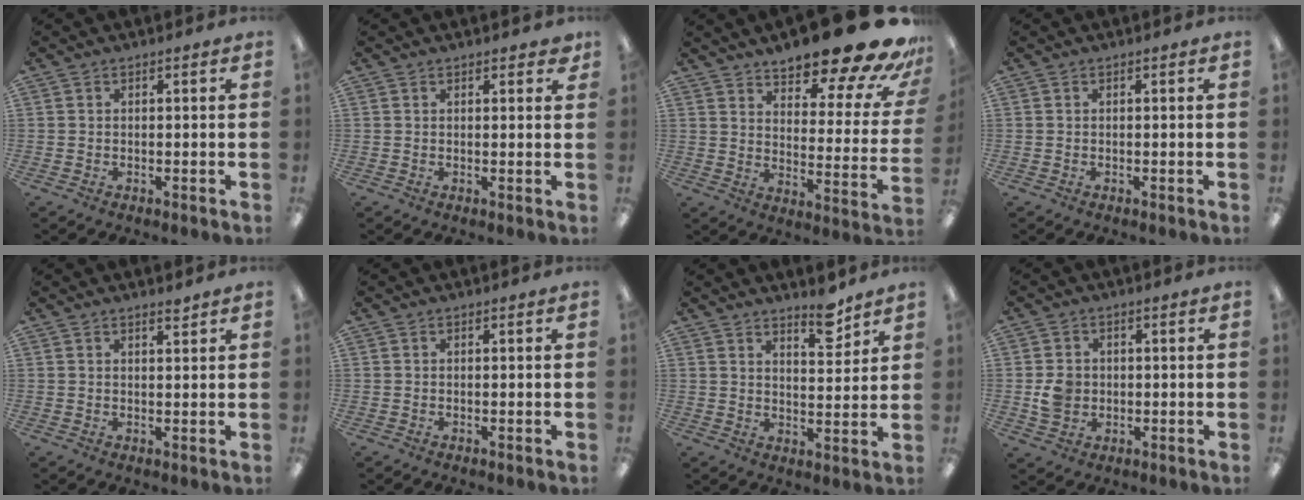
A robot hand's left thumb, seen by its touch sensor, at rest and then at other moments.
{"total": 1.9, "force": [1.5, 0.7, 0.8], "torque": [-0.004, -0.003, 0.024]}
{"total": 19.6, "force": [15.5, 5.0, 11.0], "torque": [-0.142, -0.115, 0.248]}
{"total": 0.0}
{"total": 1.9, "force": [1.7, 0.2, 0.8], "torque": [-0.010, -0.005, 0.030]}
{"total": 0.0}
{"total": 7.8, "force": [6.2, 2.7, 3.9], "torque": [-0.028, -0.046, 0.099]}
{"total": 4.9, "force": [-0.2, 4.3, 2.1], "torque": [-0.025, 0.003, -0.003]}